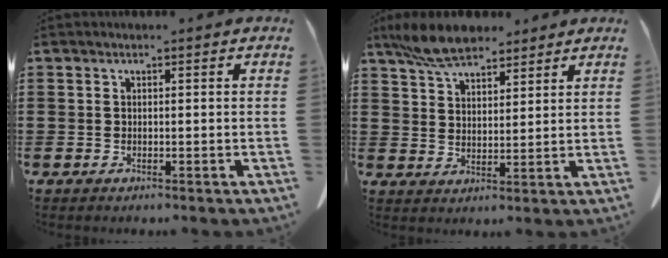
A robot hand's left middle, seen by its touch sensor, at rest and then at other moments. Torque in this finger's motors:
{"motor_torque": [0.59, 0.00, 0.42, 0.11]}